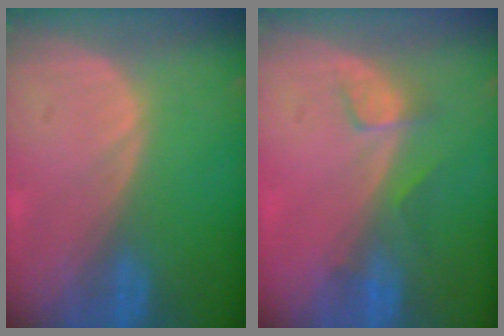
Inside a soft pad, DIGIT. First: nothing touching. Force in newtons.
{"total": 3.4, "press": 3.0, "slide": 1.5}